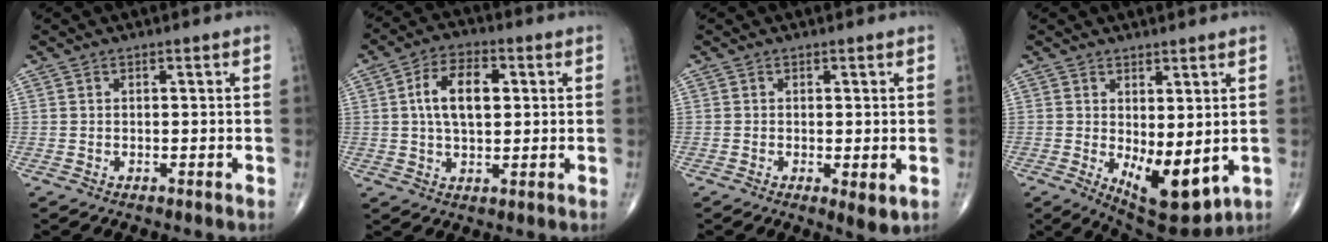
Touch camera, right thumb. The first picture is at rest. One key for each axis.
{"total": 9.7, "fx": 1.7, "fy": 5.3, "fz": 7.9, "tx": -0.133, "ty": 0.007, "tz": 0.027}
{"total": 3.1, "fx": -0.5, "fy": 1.1, "fz": 2.8, "tx": -0.044, "ty": -0.011, "tz": -0.009}
{"total": 10.5, "fx": -1.2, "fy": 4.7, "fz": 9.3, "tx": -0.123, "ty": -0.023, "tz": 0.002}